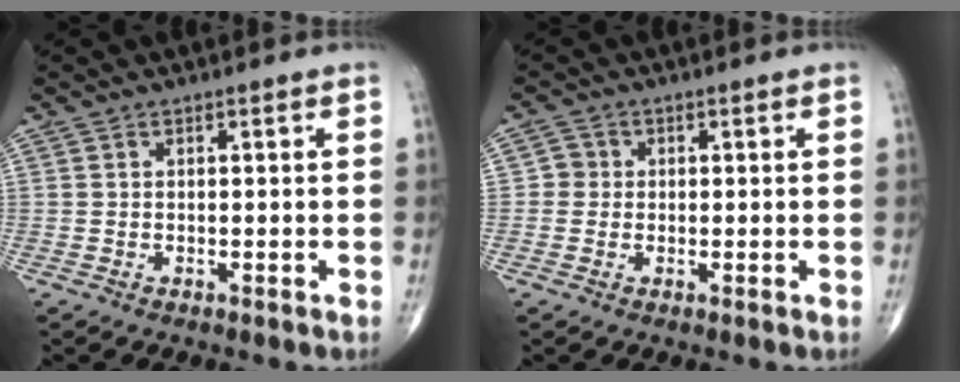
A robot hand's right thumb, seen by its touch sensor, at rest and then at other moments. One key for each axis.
{"total": 2.2, "fx": -0.1, "fy": 2.2, "fz": 0.5, "tx": 0.008, "ty": 0.007, "tz": -0.007}